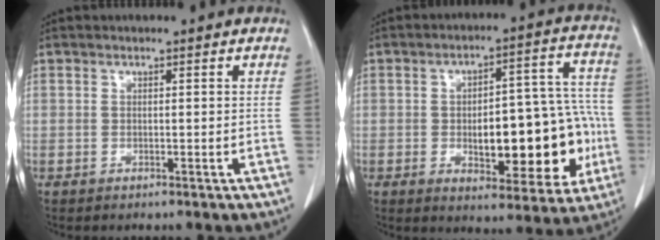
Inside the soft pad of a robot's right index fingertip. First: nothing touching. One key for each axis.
{"total": 17.7, "fx": -3.4, "fy": 6.9, "fz": 16.0, "tx": -0.193, "ty": 0.036, "tz": -0.030}